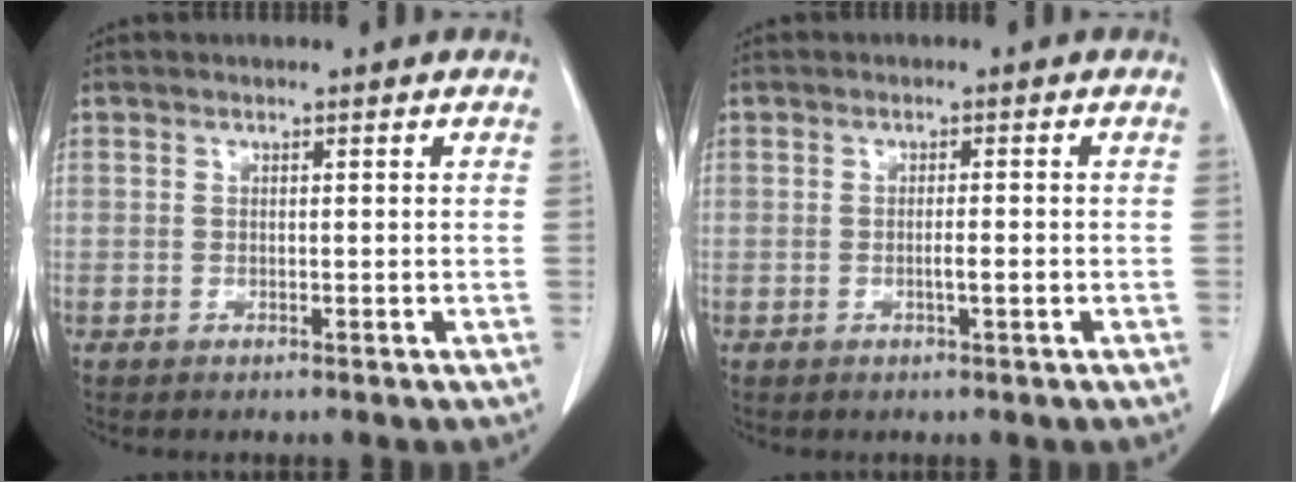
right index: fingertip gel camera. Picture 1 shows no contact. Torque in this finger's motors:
{"motor_torque": [0.28, -0.12, 0.17, 0.02]}